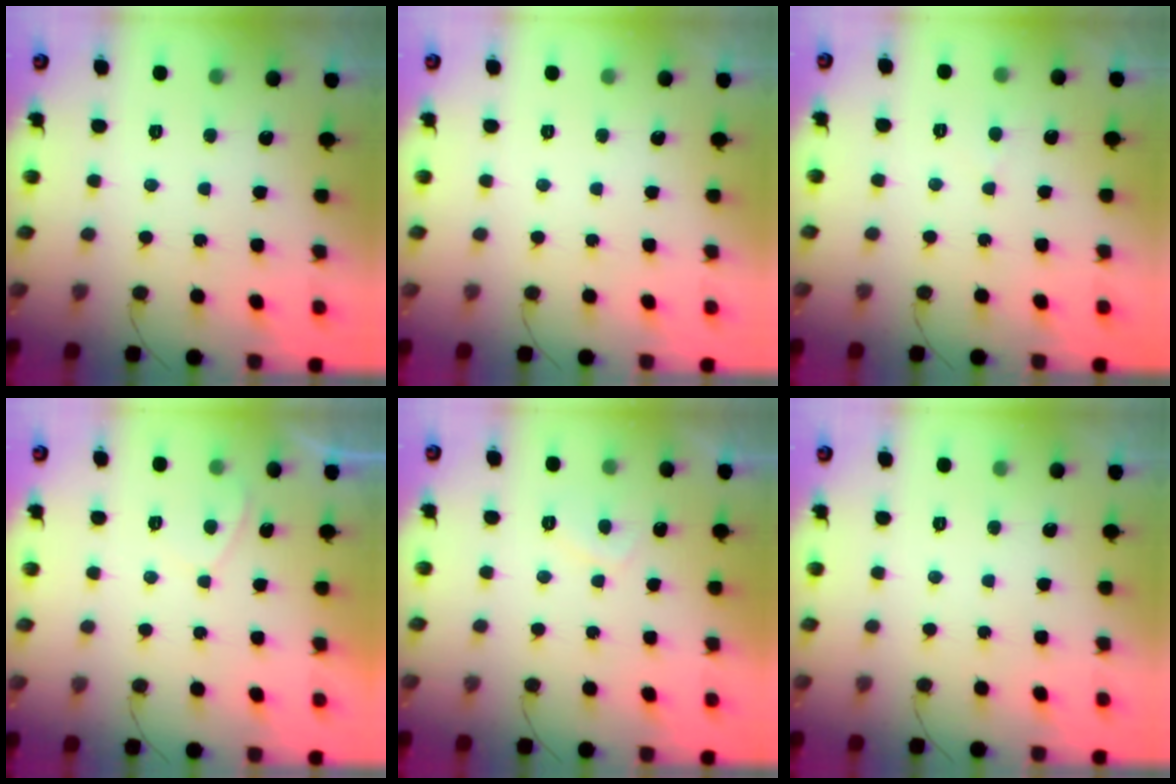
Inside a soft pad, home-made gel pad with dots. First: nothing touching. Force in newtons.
{"total": 0.0}
{"total": 2.9, "press": 2.9, "slide": 0.5}
{"total": 1.2, "press": 1.1, "slide": 0.5}
{"total": 2.9, "press": 2.8, "slide": 0.8}
{"total": 0.0}